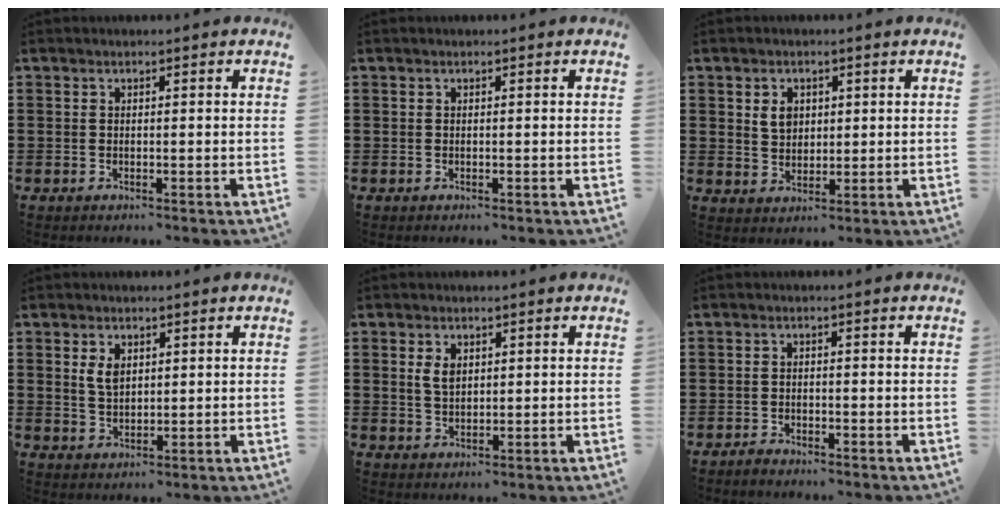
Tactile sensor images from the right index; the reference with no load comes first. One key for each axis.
{"total": 0.0}
{"total": 3.4, "fx": 1.2, "fy": 2.6, "fz": 1.8, "tx": -0.044, "ty": 0.010, "tz": 0.021}
{"total": 3.3, "fx": 1.3, "fy": 2.0, "fz": 2.2, "tx": -0.050, "ty": 0.007, "tz": 0.024}
{"total": 2.9, "fx": 1.0, "fy": 1.8, "fz": 2.1, "tx": -0.047, "ty": 0.006, "tz": 0.018}
{"total": 1.3, "fx": -1.3, "fy": 0.2, "fz": 0.1, "tx": -0.005, "ty": 0.002, "tz": -0.026}